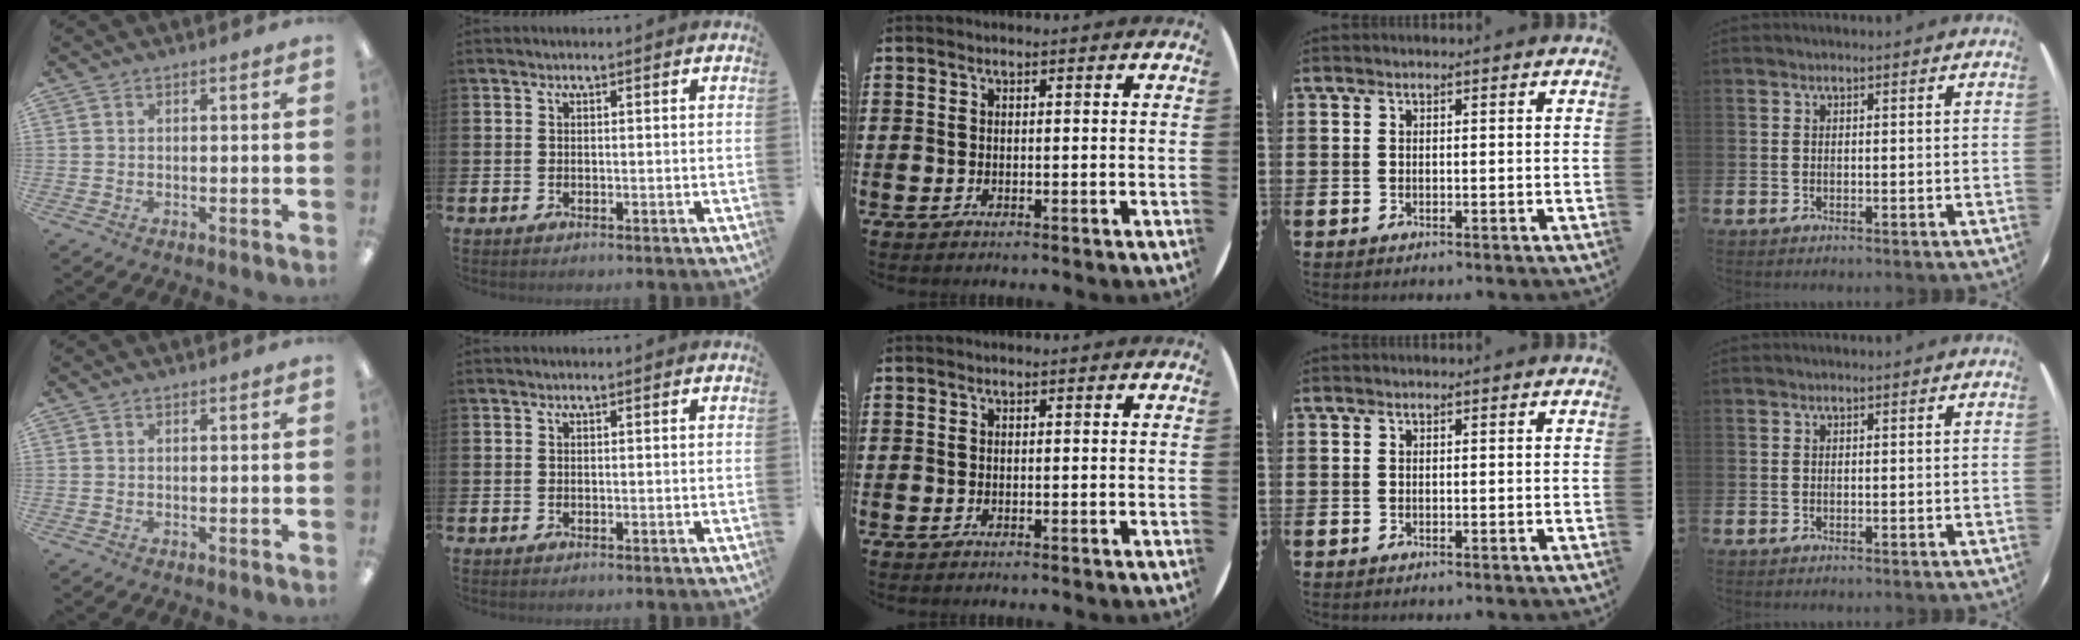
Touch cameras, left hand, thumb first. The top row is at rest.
{}